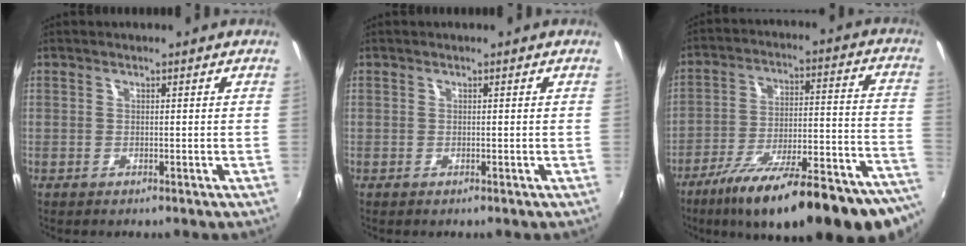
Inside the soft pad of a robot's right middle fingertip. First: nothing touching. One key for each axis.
{"total": 0.0}
{"total": 29.4, "fx": -22.5, "fy": 5.8, "fz": 18.0, "tx": -0.255, "ty": -0.049, "tz": -0.316}